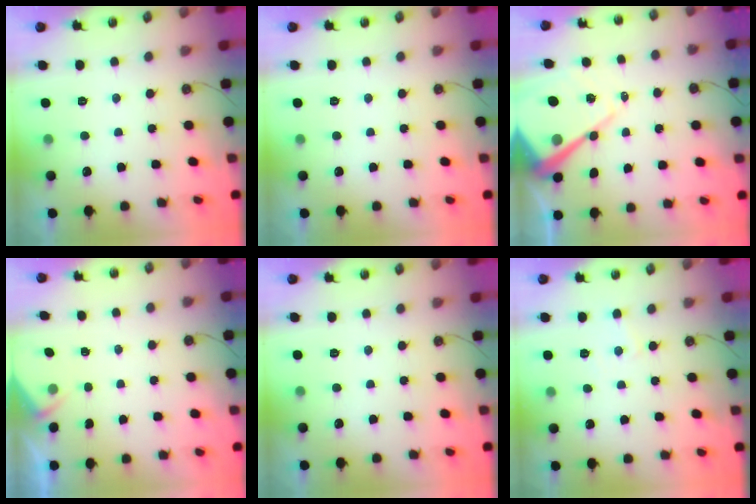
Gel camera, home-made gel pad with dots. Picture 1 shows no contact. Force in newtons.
{"total": 0.0}
{"total": 15.8, "press": 15.7, "slide": 1.4}
{"total": 2.0, "press": 1.9, "slide": 0.4}
{"total": 0.0}
{"total": 3.8, "press": 3.7, "slide": 0.5}